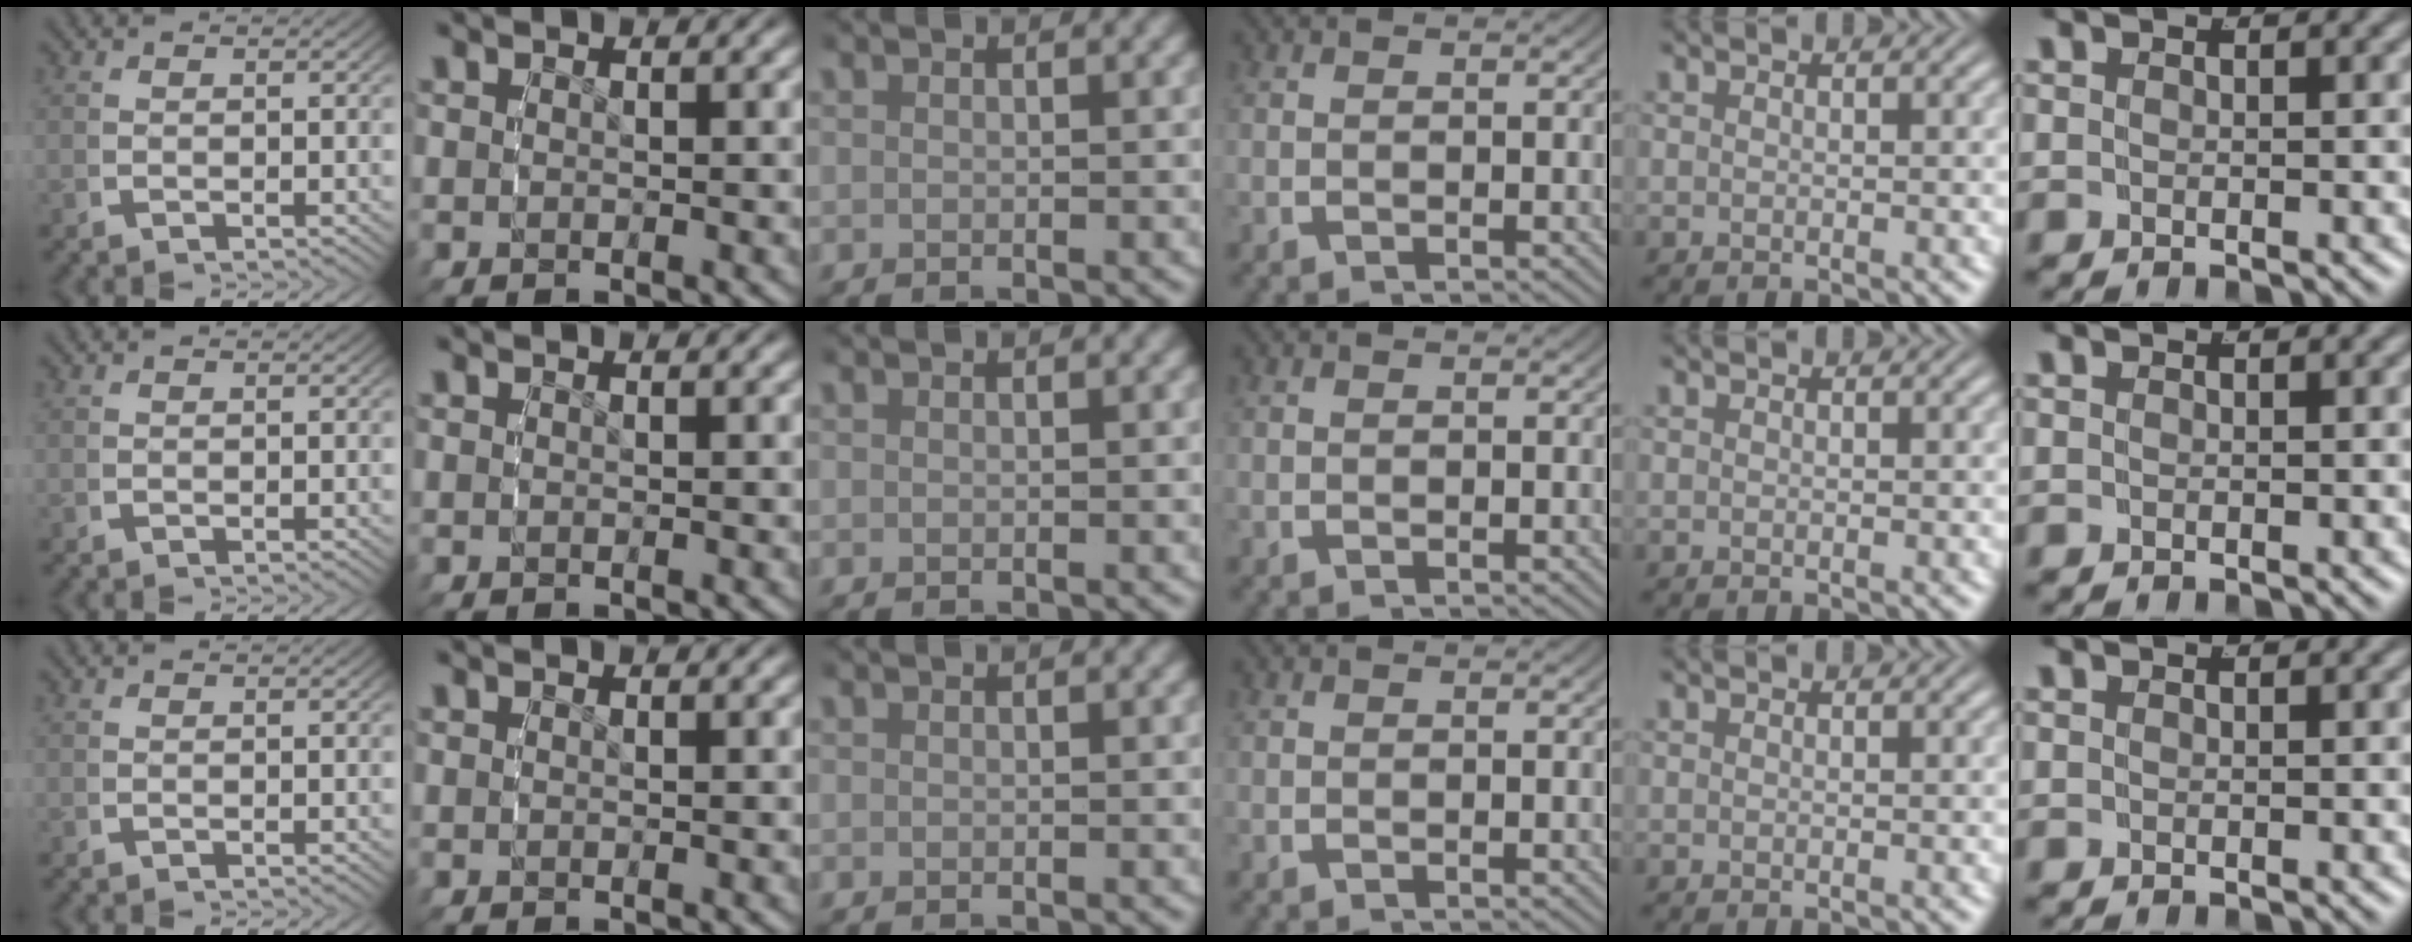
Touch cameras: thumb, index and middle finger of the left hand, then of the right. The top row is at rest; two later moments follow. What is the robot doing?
{"motion": "reach", "object": "bottle cap"}